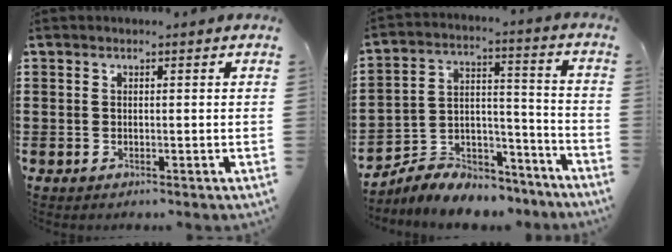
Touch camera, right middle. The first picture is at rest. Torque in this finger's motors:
{"motor_torque": [2.14, 0.00, 0.25, 0.12]}